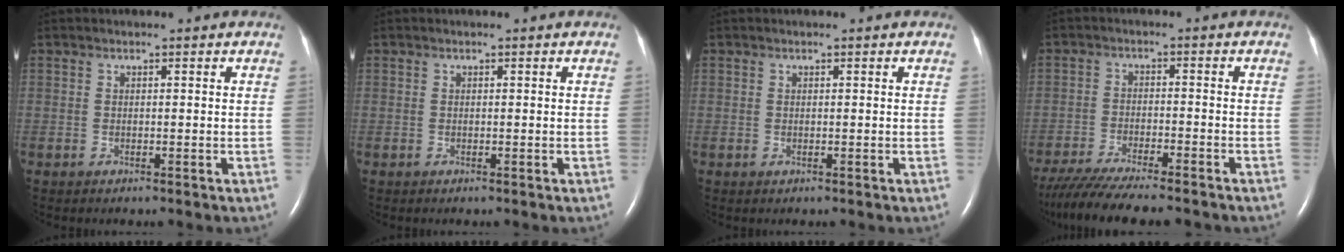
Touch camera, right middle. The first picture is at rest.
{"total": 0.0}
{"total": 0.0}
{"total": 13.7, "force": [-11.8, 1.2, 6.8], "torque": [-0.115, -0.030, -0.181]}